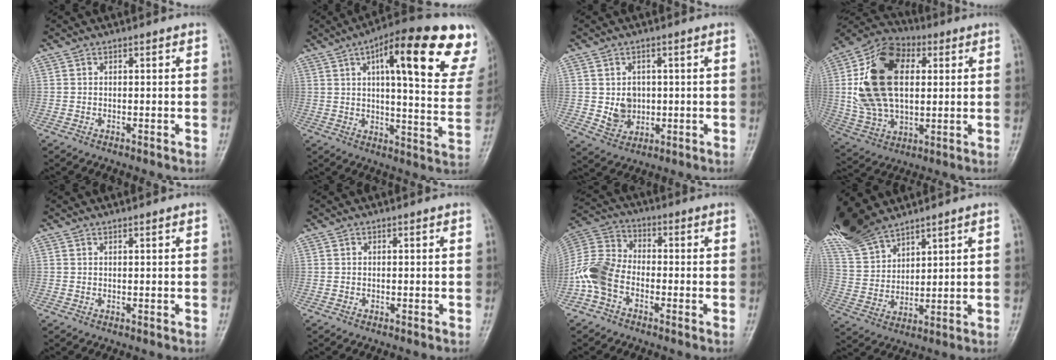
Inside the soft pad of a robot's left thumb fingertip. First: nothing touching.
{"total": 25.4, "force": [12.3, 7.4, 21.0], "torque": [-0.260, -0.016, 0.161]}
{"total": 5.3, "force": [0.1, 4.5, 2.8], "torque": [-0.021, -0.004, 0.012]}
{"total": 20.3, "force": [3.4, 12.9, 15.3], "torque": [-0.267, 0.003, 0.064]}
{"total": 0.7, "force": [0.6, 0.0, 0.4], "torque": [-0.004, 0.000, 0.010]}
{"total": 0.0}
{"total": 9.6, "force": [-3.5, 6.4, 6.2], "torque": [-0.131, 0.031, -0.084]}
{"total": 14.2, "force": [11.6, 5.1, 6.3], "torque": [-0.125, -0.027, 0.243]}